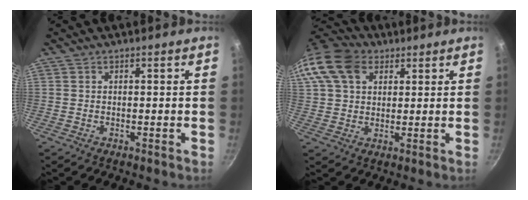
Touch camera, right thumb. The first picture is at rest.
{"total": 13.7, "force": [5.4, 9.9, 7.9], "torque": [-0.150, 0.017, 0.087]}